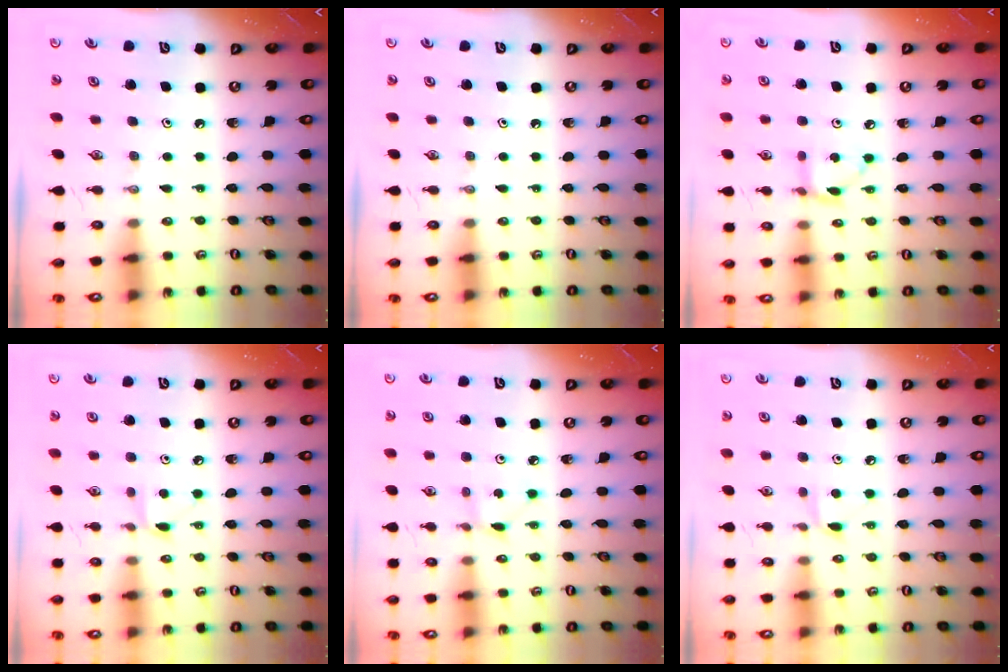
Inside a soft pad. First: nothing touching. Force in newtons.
{"total": 0.0}
{"total": 4.0, "press": 4.0, "slide": 0.2}
{"total": 5.2, "press": 5.1, "slide": 0.8}
{"total": 0.9, "press": 0.9, "slide": 0.1}
{"total": 6.1, "press": 6.1, "slide": 0.7}